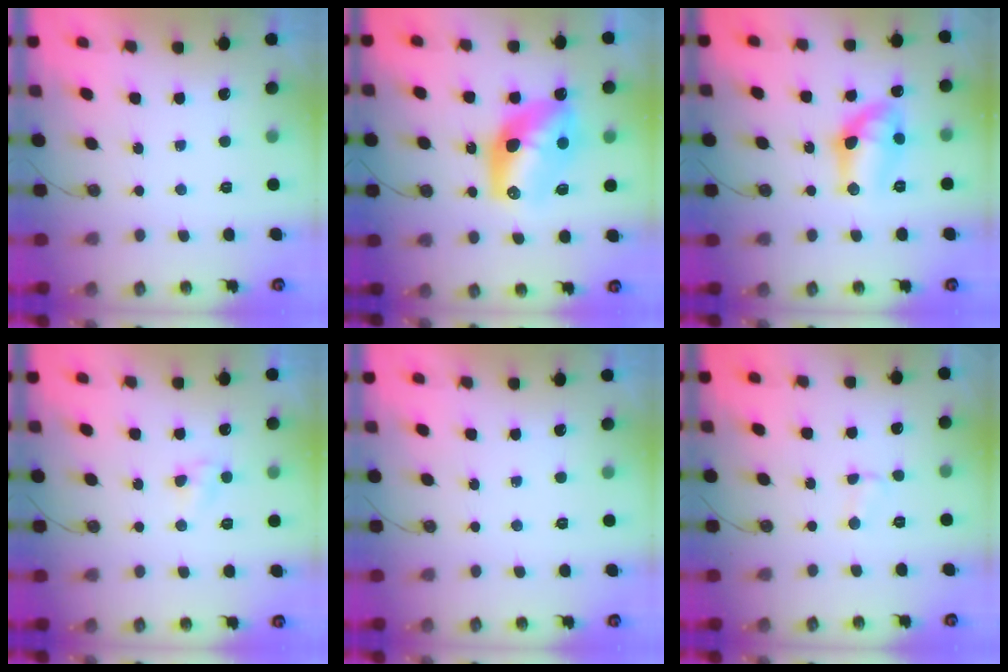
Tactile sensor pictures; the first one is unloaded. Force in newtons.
{"total": 14.3, "press": 14.2, "slide": 1.1}
{"total": 11.7, "press": 11.7, "slide": 0.5}
{"total": 3.0, "press": 2.9, "slide": 0.3}
{"total": 0.0}
{"total": 2.1, "press": 2.1, "slide": 0.2}